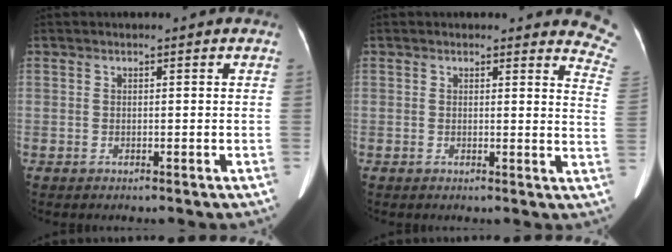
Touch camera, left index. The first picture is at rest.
{"total": 7.7, "force": [7.7, 1.0, 0.4], "torque": [0.024, -0.076, 0.038]}